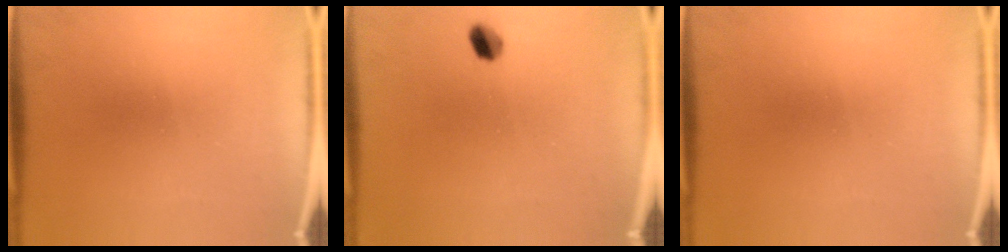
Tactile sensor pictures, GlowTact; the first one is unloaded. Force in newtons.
{"total": 2.7}
{"total": 0.0}